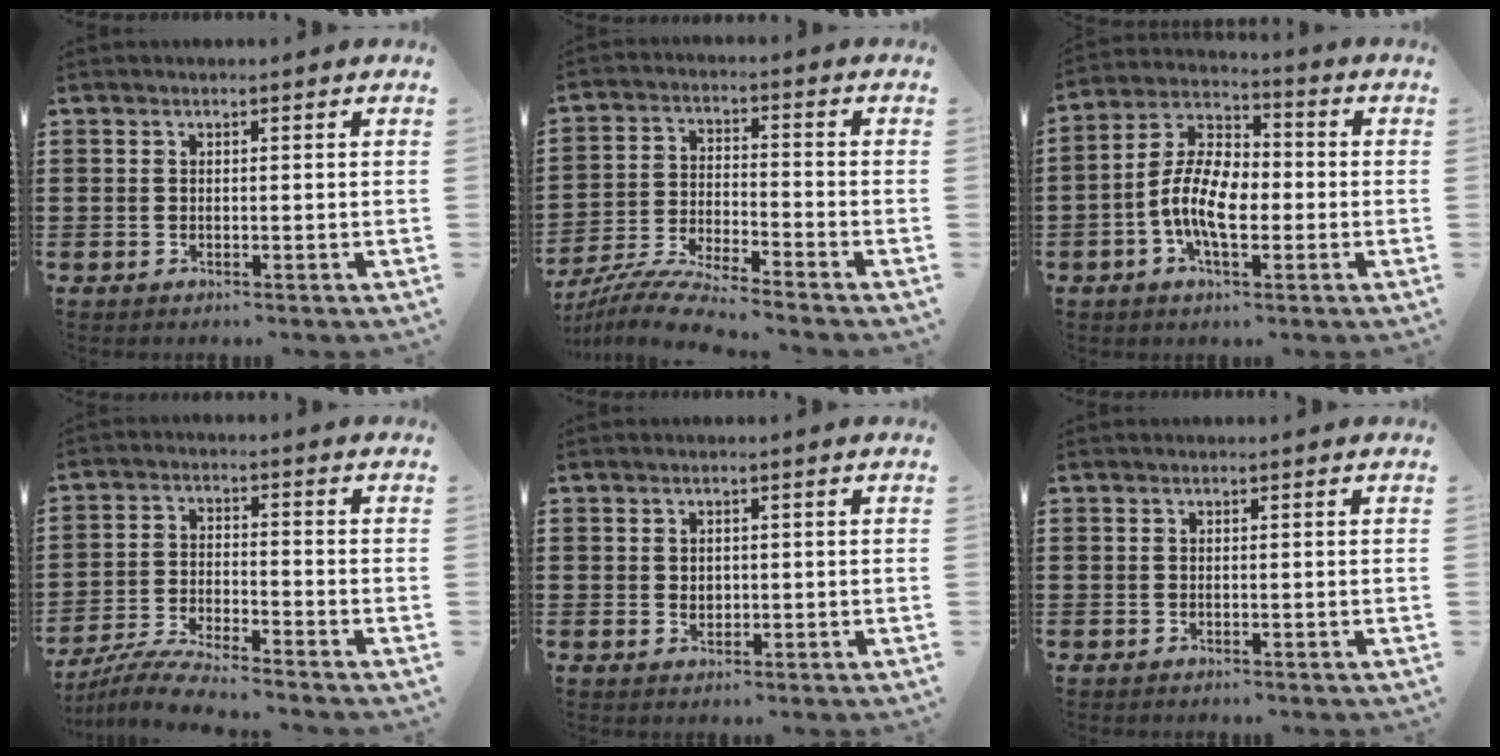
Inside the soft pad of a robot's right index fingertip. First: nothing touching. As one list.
[{"total": 7.0, "force": [-6.7, -0.3, 2.1], "torque": [-0.055, -0.009, -0.134]}, {"total": 9.8, "force": [-2.5, 4.8, 8.1], "torque": [-0.198, -0.006, -0.056]}, {"total": 5.2, "force": [-5.0, -0.2, 1.6], "torque": [-0.041, -0.010, -0.099]}, {"total": 1.2, "force": [0.3, 1.0, 0.6], "torque": [-0.014, 0.006, 0.005]}, {"total": 0.0}]